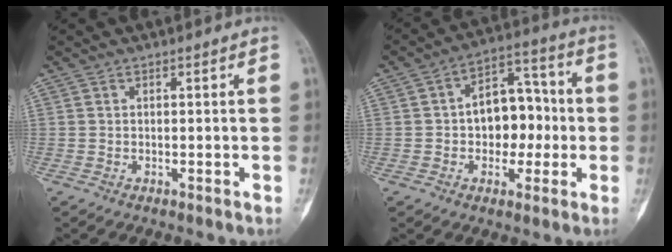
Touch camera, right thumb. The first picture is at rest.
{"total": 11.9, "force": [-0.6, 8.1, 8.7], "torque": [-0.078, 0.038, -0.015]}